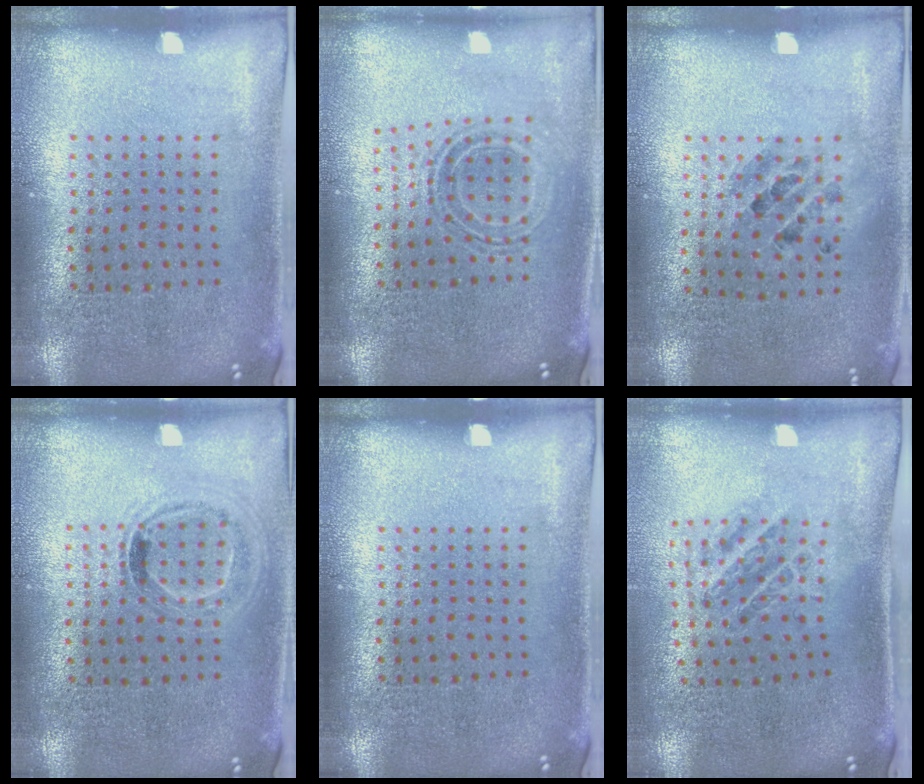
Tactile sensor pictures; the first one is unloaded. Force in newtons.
{"total": 0.6, "press": 0.5, "slide": 0.3}
{"total": 0.9, "press": 0.9, "slide": 0.2}
{"total": 1.0, "press": 0.9, "slide": 0.5}
{"total": 0.0}
{"total": 1.0, "press": 1.0, "slide": 0.2}